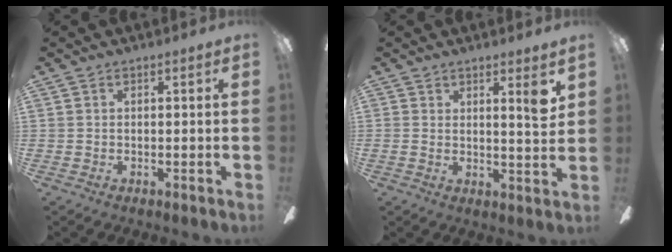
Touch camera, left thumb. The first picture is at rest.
{"total": 4.6, "force": [2.4, 0.7, 3.9], "torque": [-0.055, -0.012, 0.034]}